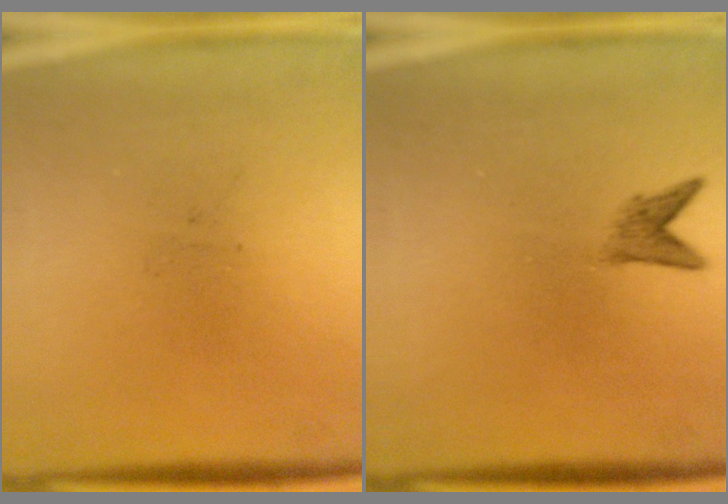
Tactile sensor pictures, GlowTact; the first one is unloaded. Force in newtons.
{"total": 1.8}